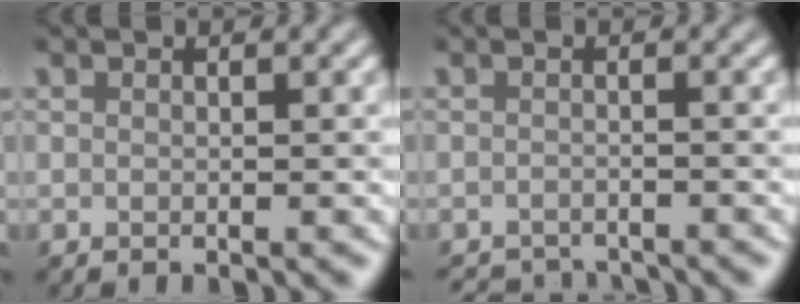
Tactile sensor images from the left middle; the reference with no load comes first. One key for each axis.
{"total": 3.3, "fx": -3.3, "fy": 0.4, "fz": 0.2, "tx": -0.003, "ty": -0.006, "tz": -0.051}